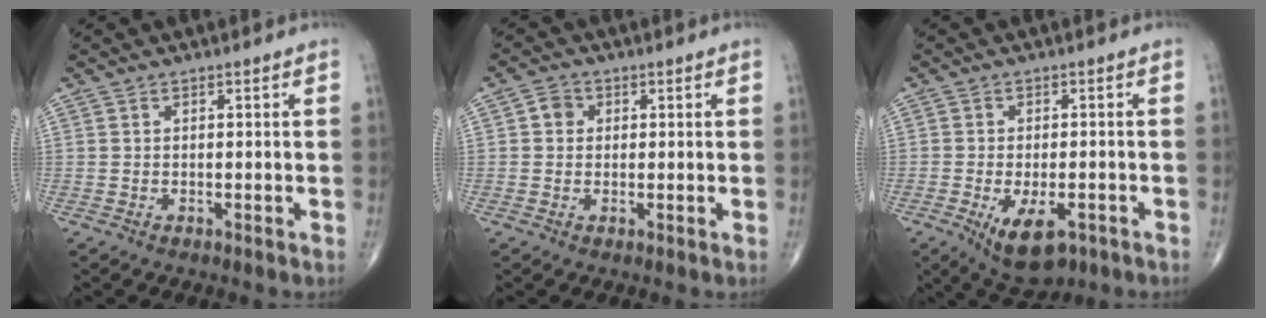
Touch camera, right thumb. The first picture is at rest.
{"total": 2.7, "force": [0.4, 2.4, 1.1], "torque": [-0.004, 0.003, 0.001]}
{"total": 8.8, "force": [-4.0, 4.2, 6.7], "torque": [-0.104, 0.001, -0.054]}